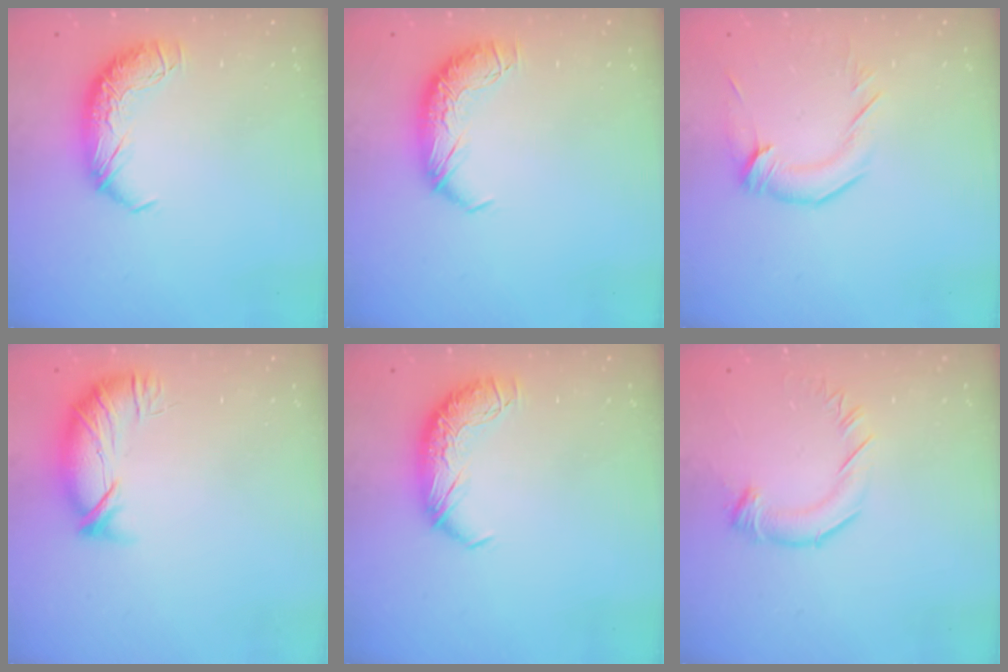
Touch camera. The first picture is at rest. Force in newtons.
{"total": 0.0}
{"total": 0.9, "press": 0.7, "slide": 0.6}
{"total": 3.2, "press": 2.8, "slide": 1.6}
{"total": 0.0}
{"total": 2.1, "press": 2.1, "slide": 0.3}